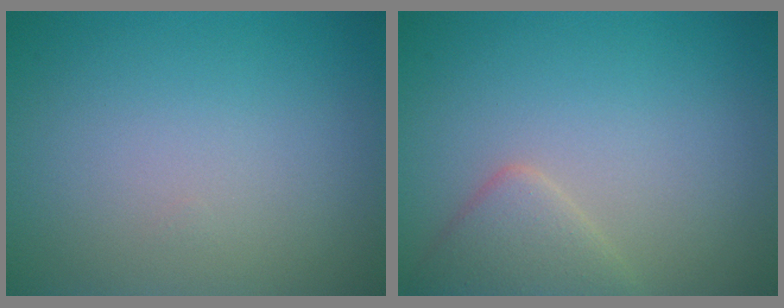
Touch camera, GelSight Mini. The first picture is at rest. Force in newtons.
{"total": 2.6, "press": 2.6, "slide": 0.1}